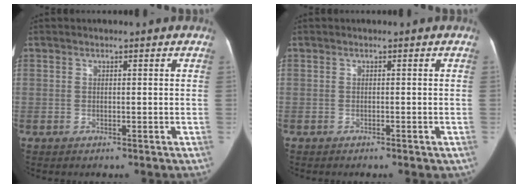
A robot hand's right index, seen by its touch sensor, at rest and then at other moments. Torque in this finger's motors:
{"motor_torque": [0.04, 0.00, -0.03, 0.00]}